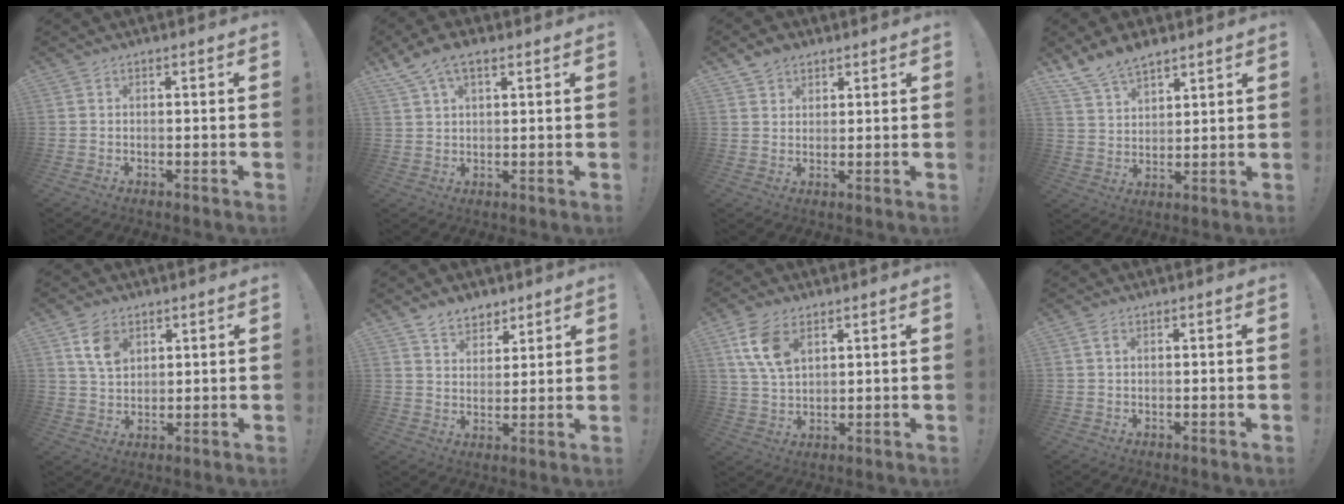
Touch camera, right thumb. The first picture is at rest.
{"total": 7.3, "force": [4.6, 3.2, 4.7], "torque": [-0.089, -0.006, 0.088]}
{"total": 4.2, "force": [3.0, 2.7, 0.9], "torque": [-0.009, -0.015, 0.055]}
{"total": 9.6, "force": [7.9, 4.2, 3.4], "torque": [-0.070, -0.047, 0.156]}
{"total": 8.0, "force": [3.9, 5.4, 4.4], "torque": [-0.065, -0.010, 0.074]}
{"total": 7.3, "force": [5.7, 4.4, 1.4], "torque": [-0.014, -0.038, 0.108]}
{"total": 10.1, "force": [5.0, 5.8, 6.5], "torque": [-0.132, -0.012, 0.095]}
{"total": 1.7, "force": [0.7, 0.8, 1.3], "torque": [-0.017, 0.000, 0.011]}